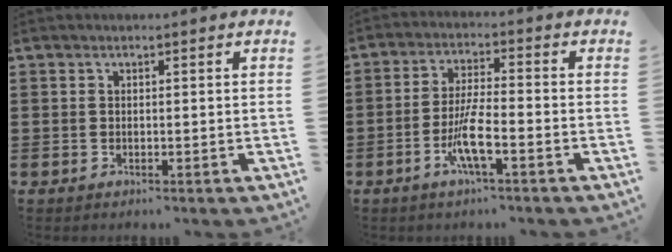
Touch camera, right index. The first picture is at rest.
{"total": 6.4, "force": [-3.0, 0.7, 5.6], "torque": [-0.128, -0.016, -0.061]}